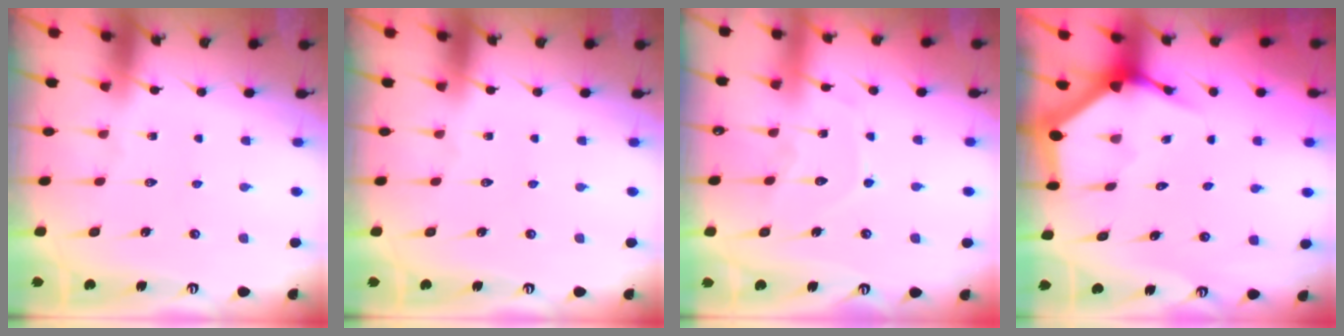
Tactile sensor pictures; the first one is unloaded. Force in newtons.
{"total": 0.0}
{"total": 8.4, "press": 8.3, "slide": 0.8}
{"total": 3.8, "press": 3.8, "slide": 0.4}